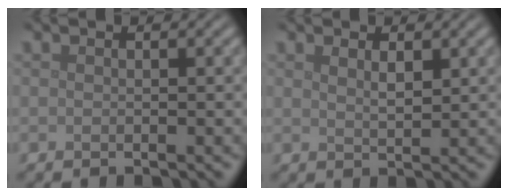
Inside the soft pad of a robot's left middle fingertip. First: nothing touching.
{"total": 1.3, "force": [0.9, 0.4, 0.9], "torque": [-0.017, -0.003, 0.017]}